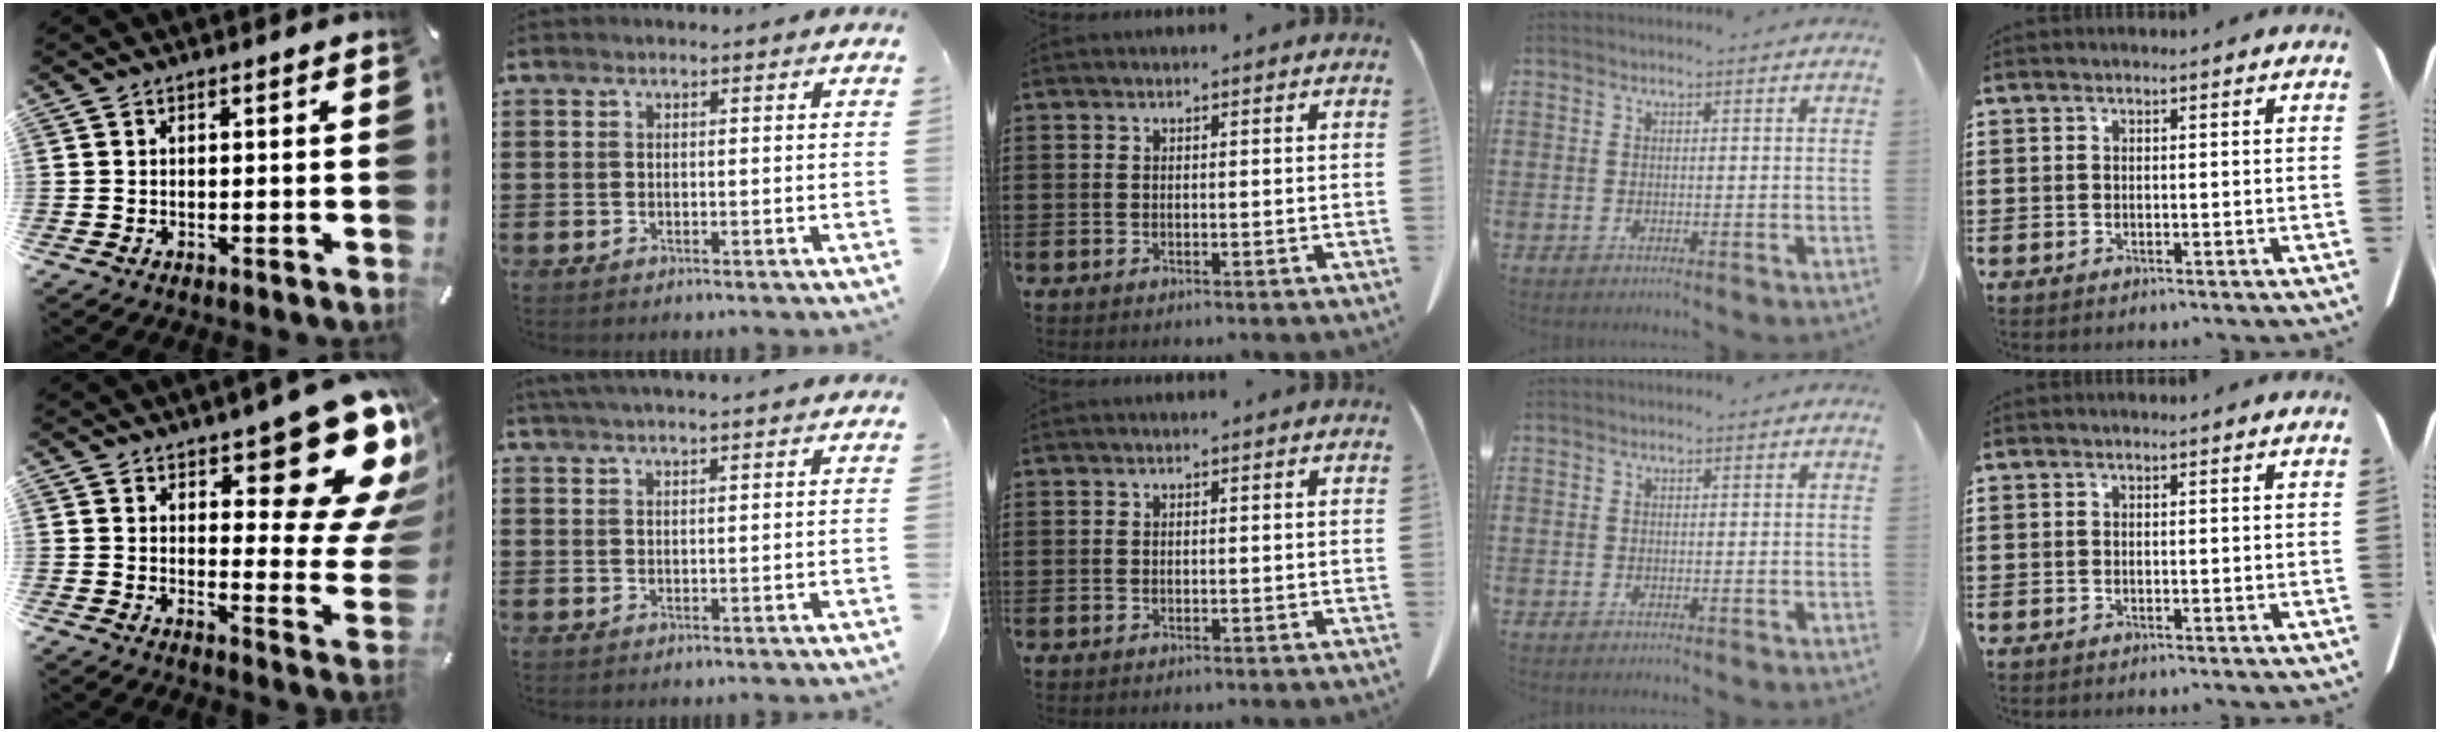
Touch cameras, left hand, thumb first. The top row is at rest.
{"thumb": {"total": 19.2, "force": [11.6, 7.9, 13.1], "torque": [-0.140, -0.108, 0.194]}, "index": {"total": 2.2, "force": [2.1, -0.6, 0.6], "torque": [-0.015, 0.001, 0.040]}}